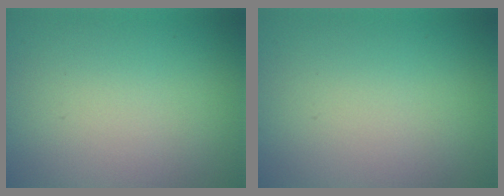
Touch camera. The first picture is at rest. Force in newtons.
{"total": 0.0}